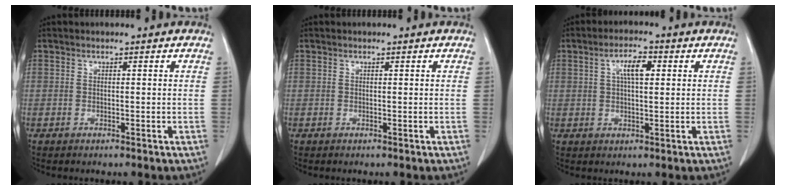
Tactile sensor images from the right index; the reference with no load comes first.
{"total": 0.0}
{"total": 4.8, "force": [1.4, 1.4, 4.3], "torque": [-0.080, 0.008, 0.025]}